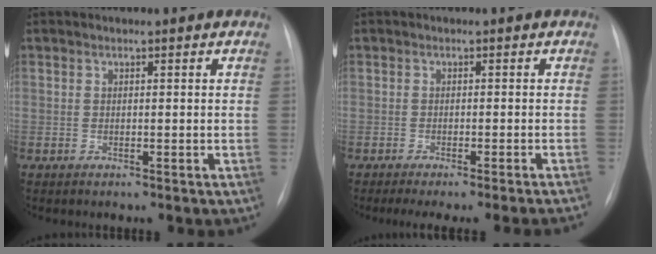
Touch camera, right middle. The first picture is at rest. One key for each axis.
{"total": 9.6, "fx": -8.6, "fy": -1.5, "fz": 4.1, "tx": -0.027, "ty": -0.023, "tz": -0.108}